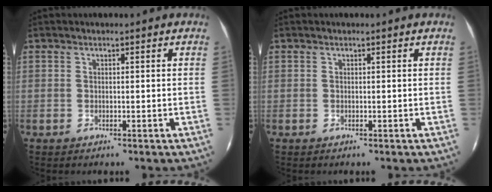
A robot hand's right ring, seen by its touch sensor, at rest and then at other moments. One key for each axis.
{"total": 0.0}